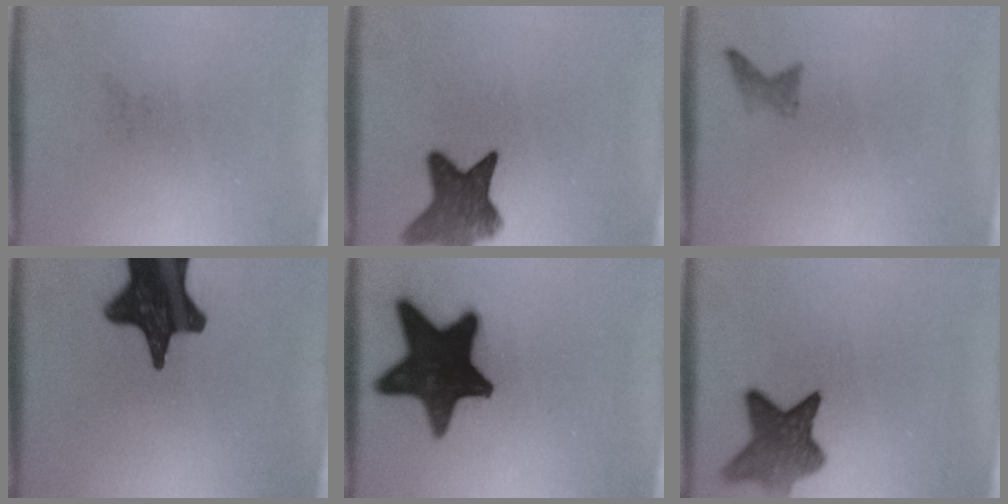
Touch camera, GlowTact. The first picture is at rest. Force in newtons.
{"total": 8.4}
{"total": 1.1}
{"total": 18.5}
{"total": 19.7}
{"total": 7.5}